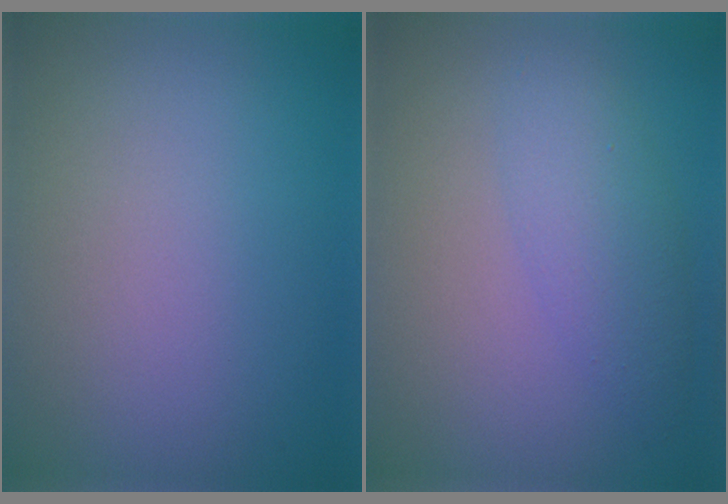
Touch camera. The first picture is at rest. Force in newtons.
{"total": 2.9, "press": 2.9, "slide": 0.0}